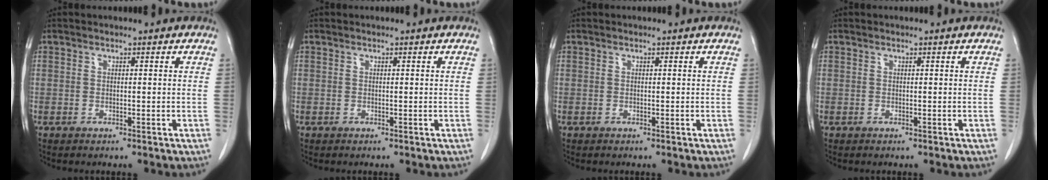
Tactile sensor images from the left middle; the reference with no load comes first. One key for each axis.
{"total": 0.0}
{"total": 0.0}
{"total": 0.0}